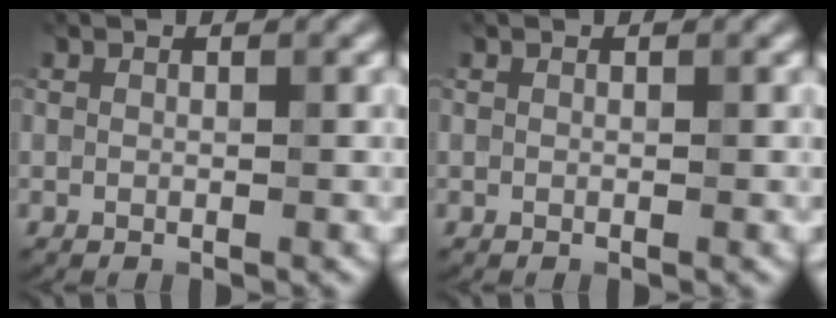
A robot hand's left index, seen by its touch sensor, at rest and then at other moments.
{"total": 0.0}